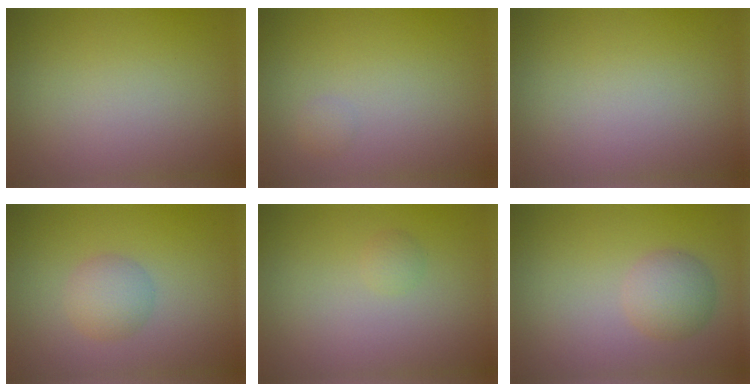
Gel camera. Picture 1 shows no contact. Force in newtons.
{"total": 0.6, "press": 0.6, "slide": 0.0}
{"total": 0.0}
{"total": 2.4, "press": 2.4, "slide": 0.1}
{"total": 0.8, "press": 0.8, "slide": 0.0}
{"total": 2.7, "press": 2.7, "slide": 0.1}